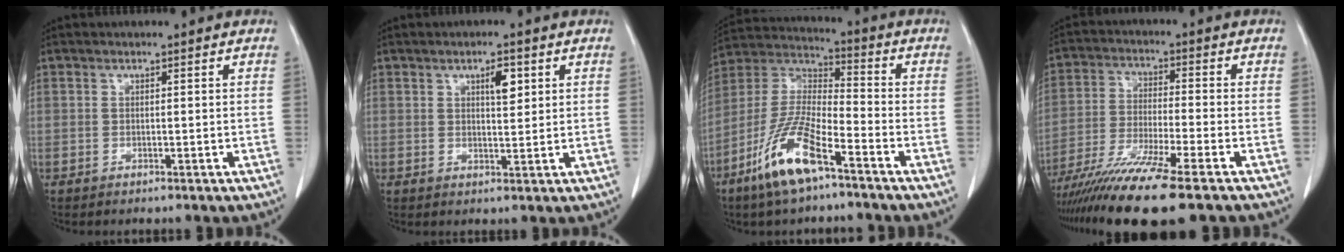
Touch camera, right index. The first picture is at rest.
{"total": 3.3, "force": [1.5, 1.0, 2.8], "torque": [-0.046, -0.002, 0.025]}
{"total": 13.1, "force": [-7.6, 2.6, 10.3], "torque": [-0.219, -0.016, -0.148]}
{"total": 13.3, "force": [-10.0, -1.0, 8.6], "torque": [-0.160, -0.038, -0.172]}